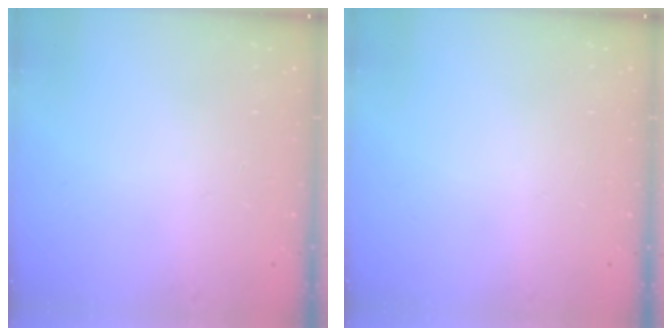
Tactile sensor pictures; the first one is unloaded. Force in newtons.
{"total": 0.0}